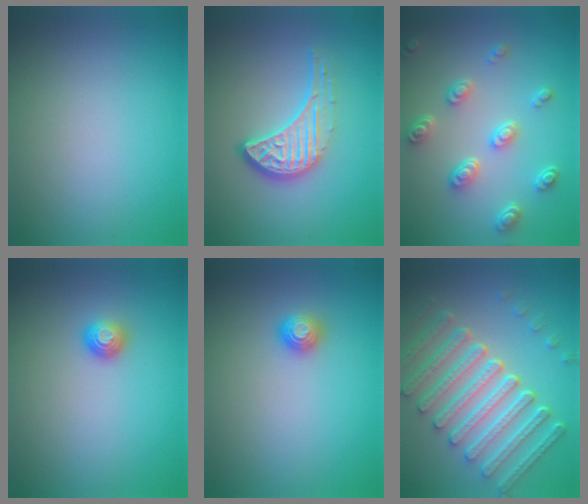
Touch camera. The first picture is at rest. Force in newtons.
{"total": 4.5, "press": 3.3, "slide": 3.1}
{"total": 4.3, "press": 3.3, "slide": 2.8}
{"total": 1.3, "press": 1.0, "slide": 0.8}
{"total": 1.1, "press": 1.1, "slide": 0.2}
{"total": 7.9, "press": 6.0, "slide": 5.1}